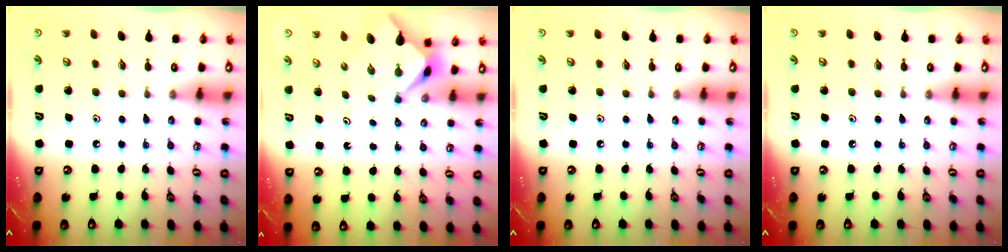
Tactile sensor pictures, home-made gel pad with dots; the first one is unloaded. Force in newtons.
{"total": 2.8, "press": 2.8, "slide": 0.3}
{"total": 0.0}
{"total": 0.0}